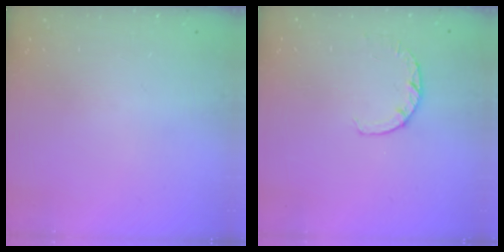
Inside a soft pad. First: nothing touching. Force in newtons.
{"total": 3.0, "press": 2.9, "slide": 0.4}